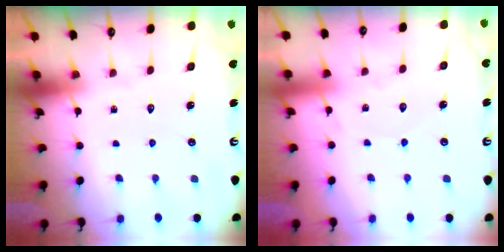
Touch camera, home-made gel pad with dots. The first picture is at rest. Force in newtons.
{"total": 2.7, "press": 2.7, "slide": 0.3}